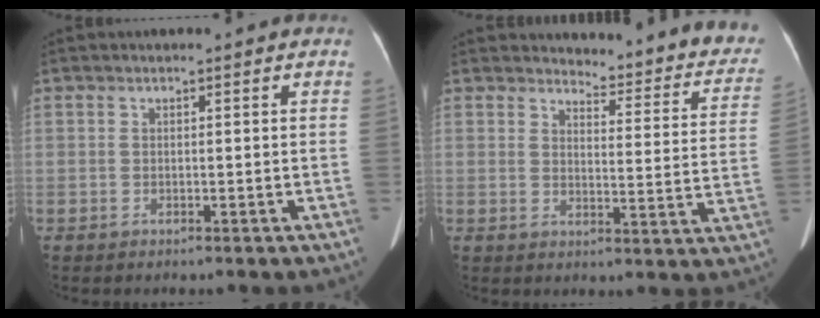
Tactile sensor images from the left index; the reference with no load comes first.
{"total": 15.9, "force": [15.2, 3.2, 3.5], "torque": [-0.007, -0.082, 0.144]}